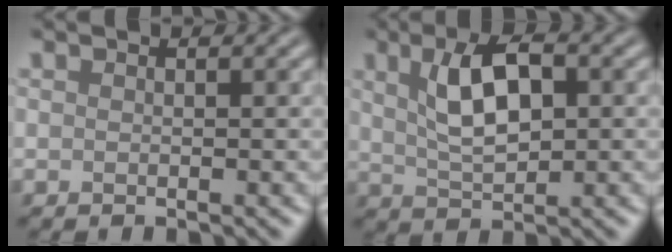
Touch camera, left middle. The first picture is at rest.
{"total": 5.7, "force": [1.5, 2.6, 4.9], "torque": [-0.092, 0.008, 0.026]}